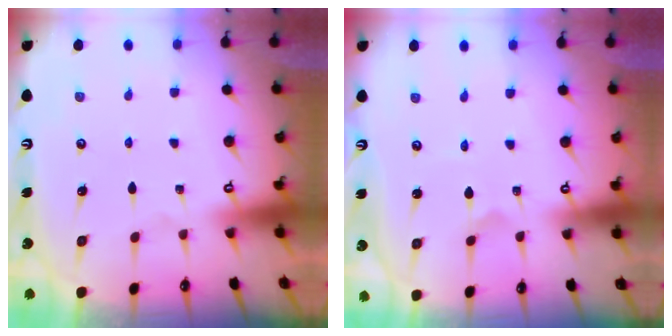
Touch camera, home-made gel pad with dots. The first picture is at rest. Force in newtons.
{"total": 0.0}